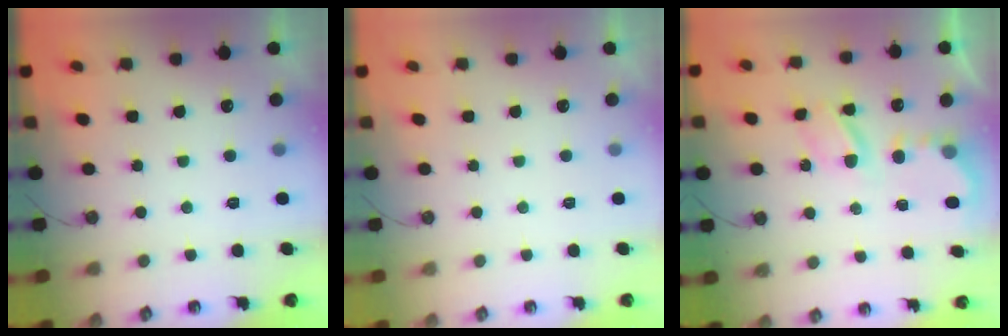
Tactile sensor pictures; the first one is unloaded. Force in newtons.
{"total": 0.0}
{"total": 6.0, "press": 6.0, "slide": 0.4}